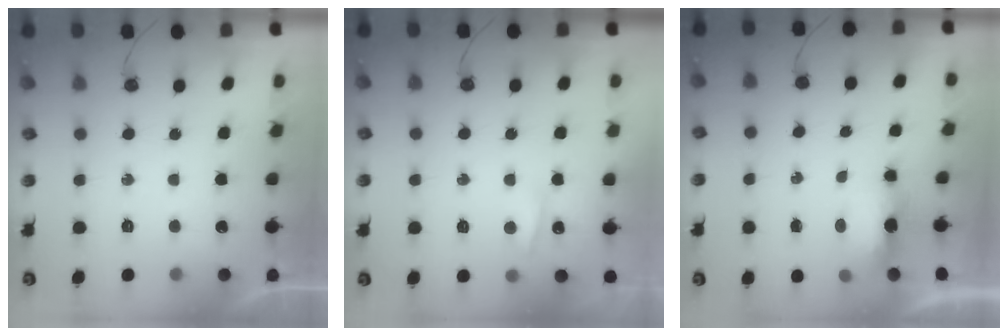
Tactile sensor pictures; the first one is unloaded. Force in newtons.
{"total": 4.8, "press": 4.7, "slide": 0.7}
{"total": 5.9, "press": 5.8, "slide": 0.7}